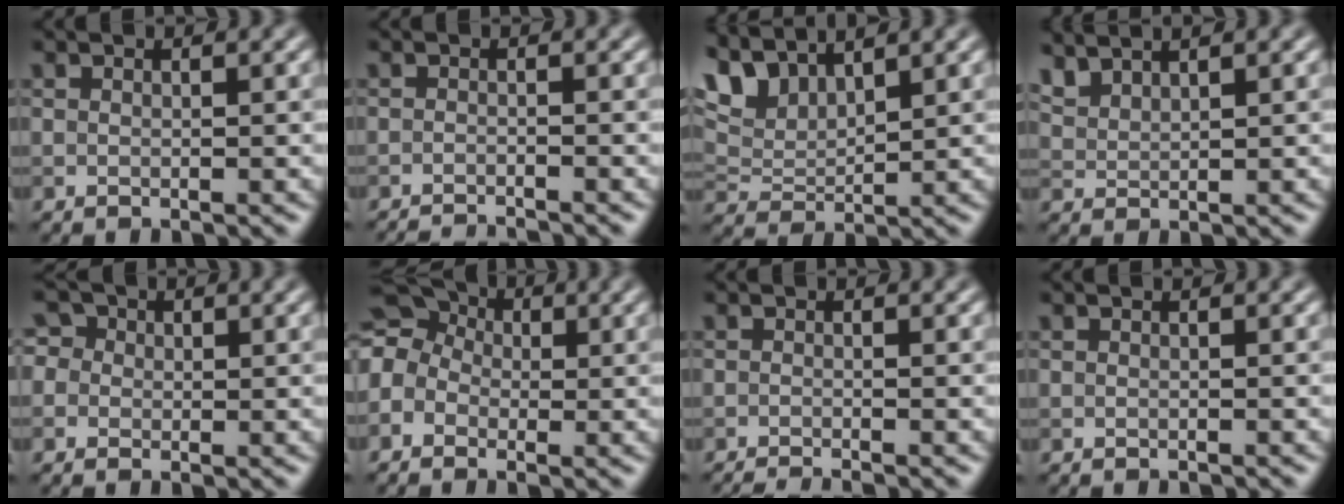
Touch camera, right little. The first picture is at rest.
{"total": 3.8, "force": [-3.6, 0.5, 1.2], "torque": [-0.012, -0.006, -0.054]}
{"total": 5.3, "force": [4.1, 2.1, 2.8], "torque": [-0.068, 0.008, 0.081]}
{"total": 2.4, "force": [2.2, 0.4, 0.7], "torque": [-0.023, 0.007, 0.050]}
{"total": 3.0, "force": [0.9, 2.7, 1.2], "torque": [0.001, 0.021, -0.020]}
{"total": 8.1, "force": [0.6, 6.9, 4.2], "torque": [-0.096, 0.044, -0.045]}
{"total": 2.6, "force": [-2.2, 0.3, 1.3], "torque": [-0.017, -0.004, -0.043]}
{"total": 0.8, "force": [-0.8, 0.1, 0.3], "torque": [0.004, 0.000, -0.012]}